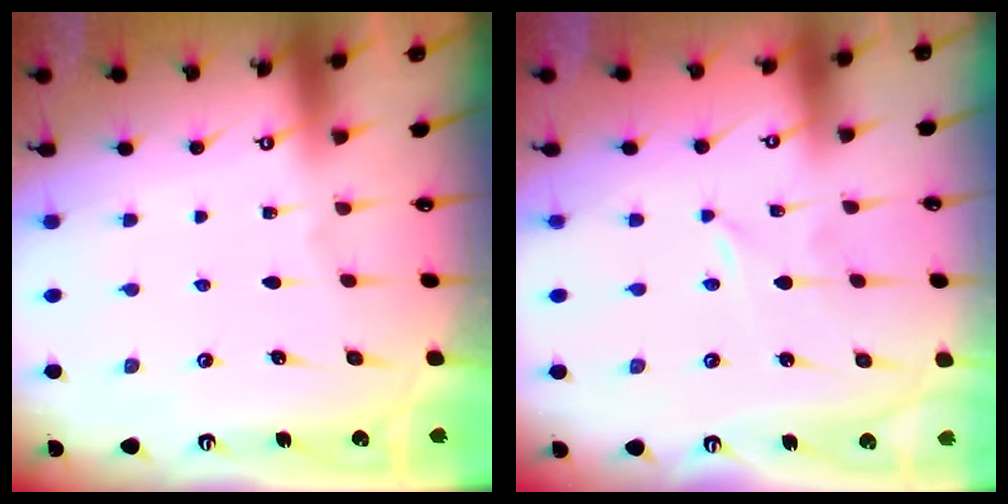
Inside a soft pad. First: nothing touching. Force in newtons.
{"total": 0.0}